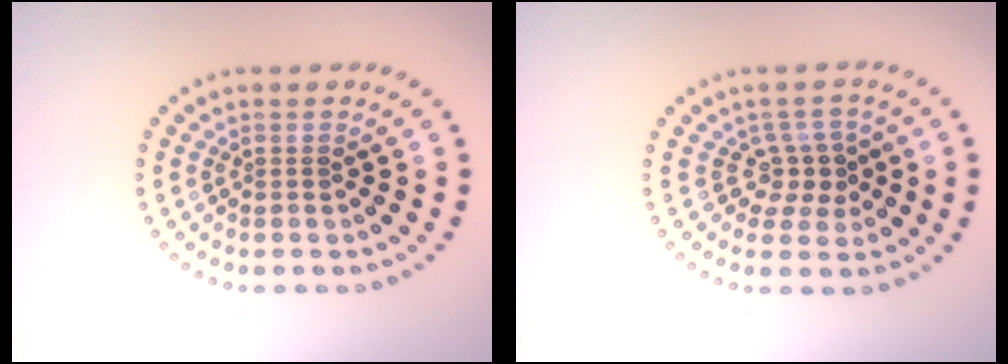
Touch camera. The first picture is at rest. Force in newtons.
{"total": 2.5, "press": 2.0, "slide": 1.5}